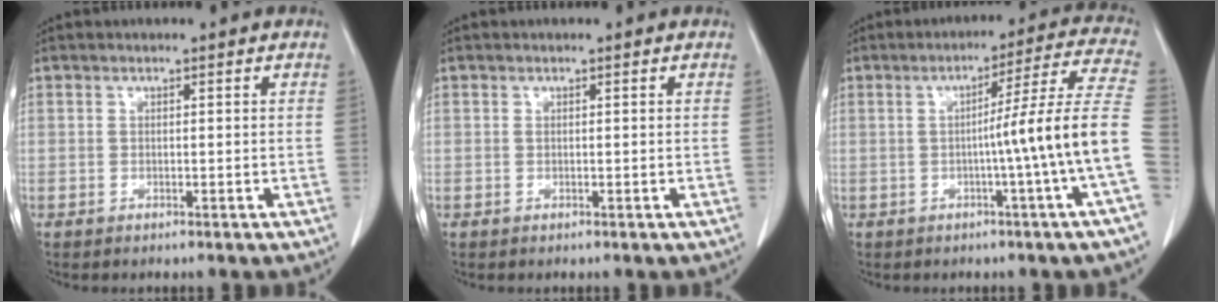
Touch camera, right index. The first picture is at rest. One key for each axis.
{"total": 0.0}
{"total": 13.1, "fx": -2.6, "fy": -3.0, "fz": 12.5, "tx": -0.158, "ty": 0.010, "tz": -0.041}